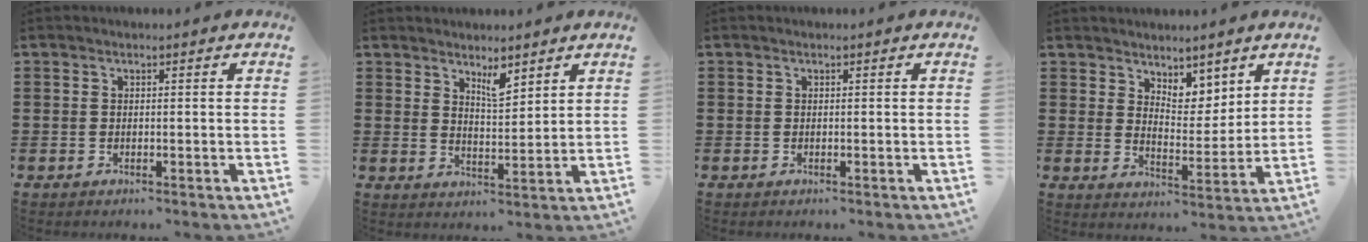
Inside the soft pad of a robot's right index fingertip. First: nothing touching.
{"total": 4.1, "force": [3.3, 1.1, 2.1], "torque": [-0.032, -0.008, 0.056]}
{"total": 0.0}
{"total": 5.3, "force": [4.6, 2.5, 0.9], "torque": [-0.020, -0.019, 0.083]}